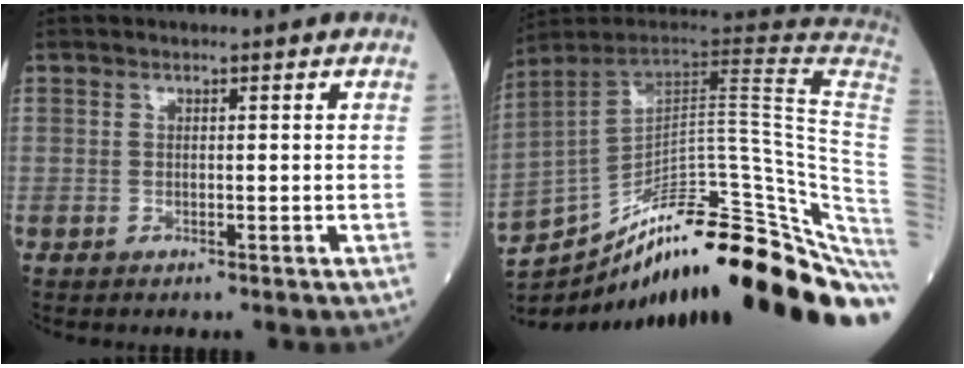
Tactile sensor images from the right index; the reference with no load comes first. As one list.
[{"total": 33.3, "force": [-23.8, 3.5, 23.0], "torque": [-0.213, 0.013, -0.326]}]